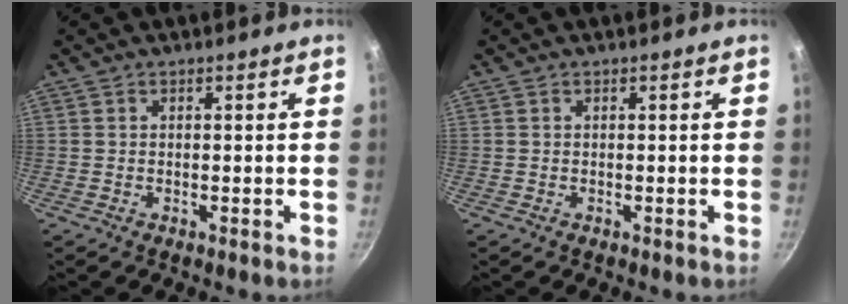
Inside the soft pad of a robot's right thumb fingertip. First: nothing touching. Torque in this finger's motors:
{"motor_torque": [-0.41, 0.40, 0.05, 0.20, 0.00]}